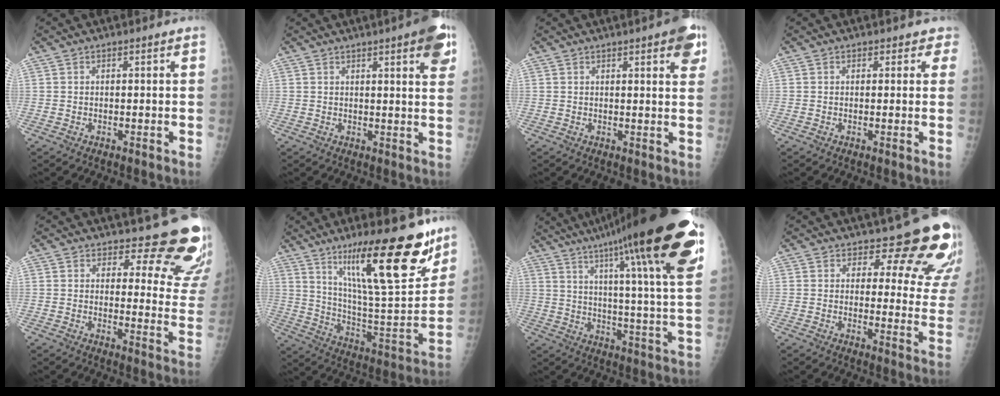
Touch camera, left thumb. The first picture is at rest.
{"total": 7.9, "force": [4.0, 1.5, 6.7], "torque": [-0.070, -0.010, 0.044]}
{"total": 6.2, "force": [3.1, 1.5, 5.2], "torque": [-0.050, -0.007, 0.033]}
{"total": 2.0, "force": [1.3, 1.5, 0.3], "torque": [0.028, -0.004, 0.003]}
{"total": 15.4, "force": [13.7, 5.3, 4.6], "torque": [0.000, -0.127, 0.135]}
{"total": 25.2, "force": [15.4, 5.6, 19.1], "torque": [-0.269, -0.077, 0.255]}
{"total": 28.9, "force": [16.9, 3.2, 23.2], "torque": [-0.312, -0.039, 0.244]}
{"total": 14.9, "force": [12.6, 5.8, 5.5], "torque": [-0.009, -0.101, 0.123]}